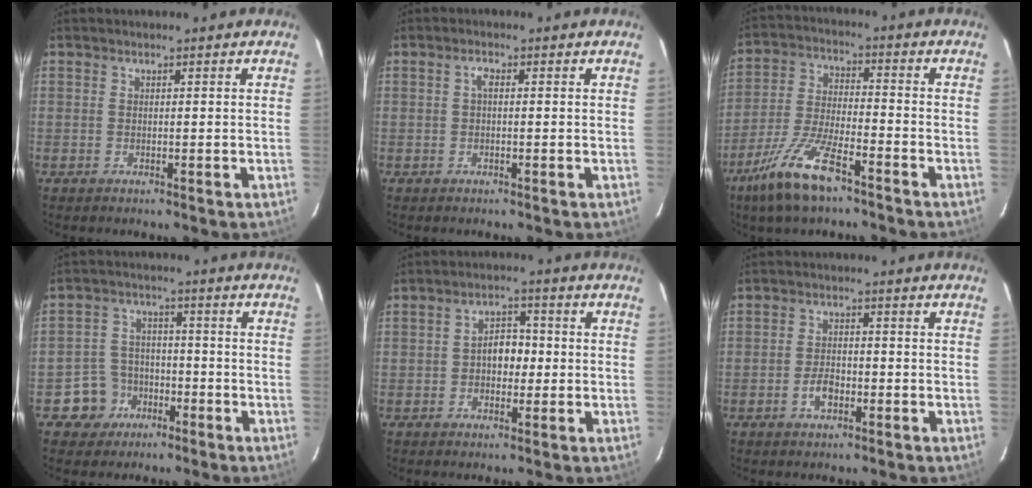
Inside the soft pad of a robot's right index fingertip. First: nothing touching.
{"total": 1.3, "force": [0.1, 0.6, 1.2], "torque": [-0.023, 0.007, -0.001]}
{"total": 12.1, "force": [-8.1, 3.4, 8.3], "torque": [-0.181, -0.012, -0.155]}
{"total": 6.9, "force": [-3.6, 5.8, 0.8], "torque": [-0.036, 0.029, -0.053]}
{"total": 4.8, "force": [-0.5, 3.5, 3.3], "torque": [-0.055, 0.015, -0.004]}
{"total": 3.7, "force": [-1.7, 2.1, 2.4], "torque": [-0.048, 0.003, -0.029]}